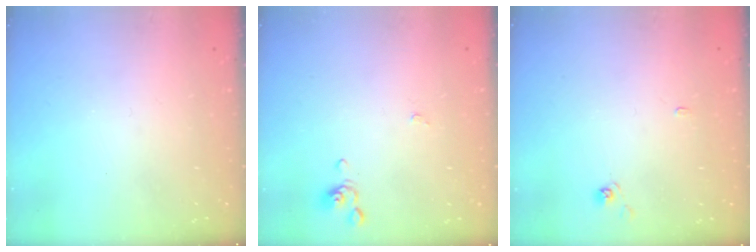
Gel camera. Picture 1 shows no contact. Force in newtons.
{"total": 0.0}
{"total": 2.0, "press": 2.0, "slide": 0.2}